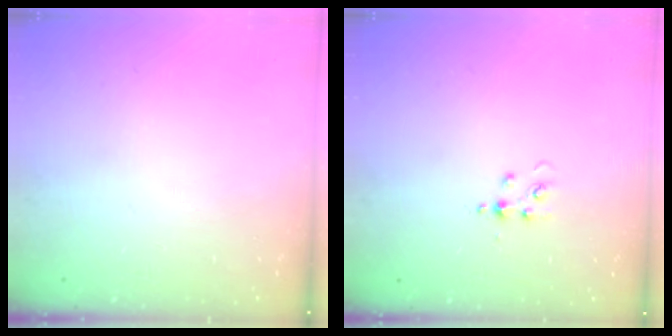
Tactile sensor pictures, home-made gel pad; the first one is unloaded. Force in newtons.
{"total": 3.9, "press": 3.9, "slide": 0.5}